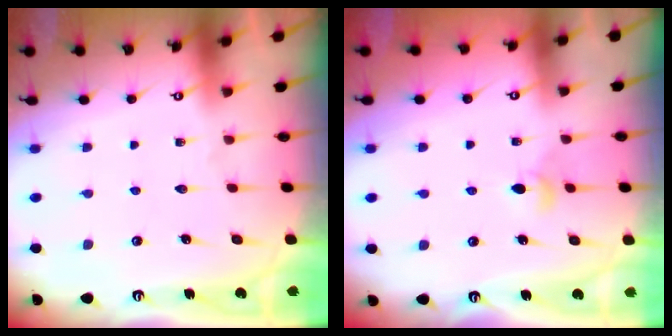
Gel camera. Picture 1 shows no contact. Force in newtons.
{"total": 3.9, "press": 3.8, "slide": 0.8}